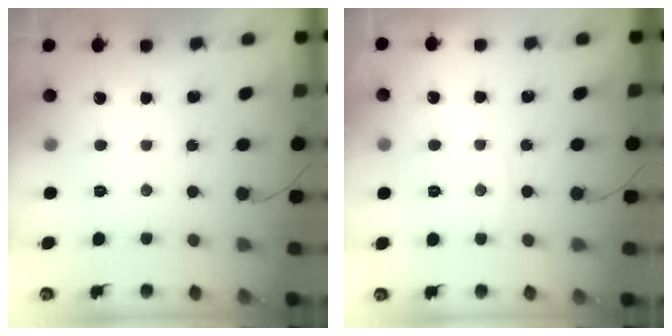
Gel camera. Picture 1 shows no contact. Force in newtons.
{"total": 1.6, "press": 1.6, "slide": 0.2}